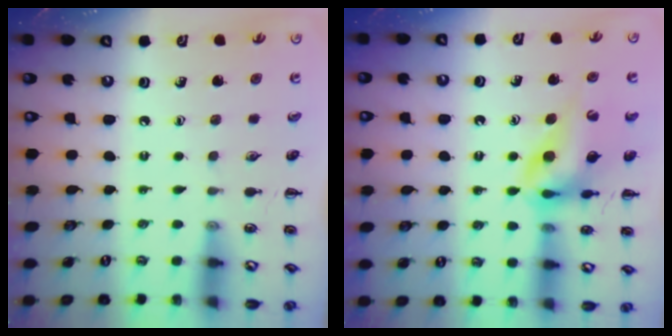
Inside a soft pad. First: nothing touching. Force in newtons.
{"total": 12.8, "press": 12.1, "slide": 4.3}